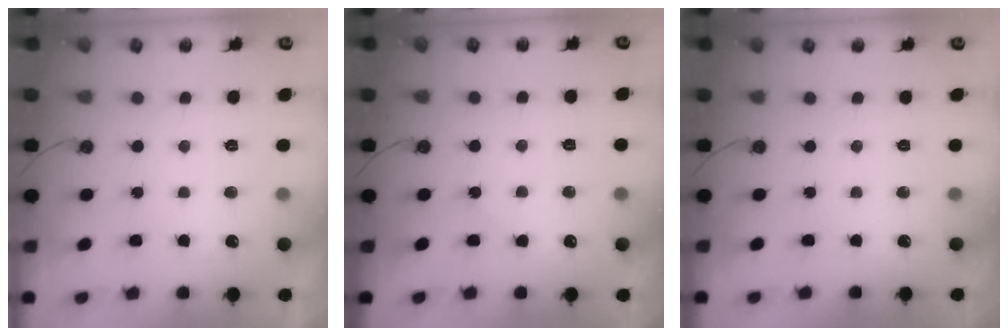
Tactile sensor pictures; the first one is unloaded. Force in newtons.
{"total": 4.4, "press": 4.4, "slide": 0.7}
{"total": 0.0}